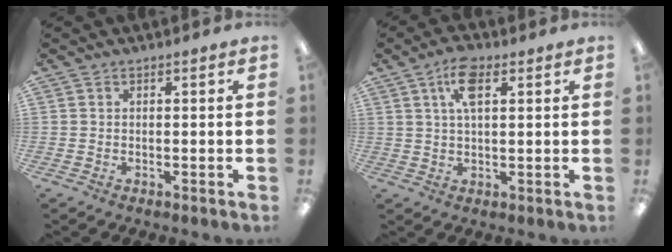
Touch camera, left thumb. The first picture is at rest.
{"total": 7.5, "force": [3.3, 3.4, 5.8], "torque": [-0.106, 0.003, 0.056]}